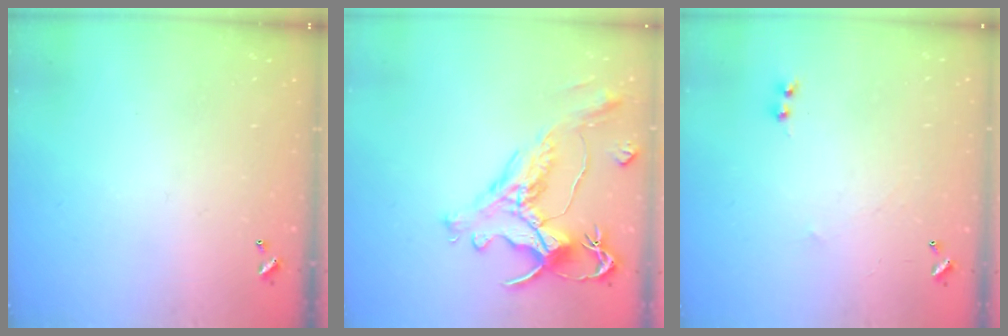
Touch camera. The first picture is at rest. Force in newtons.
{"total": 1.8, "press": 1.2, "slide": 1.3}
{"total": 1.1, "press": 0.9, "slide": 0.6}